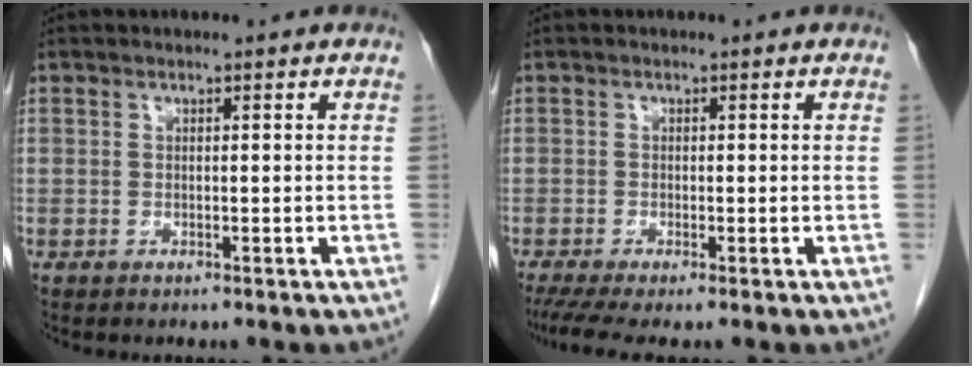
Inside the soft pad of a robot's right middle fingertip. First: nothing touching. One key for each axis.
{"total": 4.2, "fx": -2.9, "fy": 0.3, "fz": 2.9, "tx": -0.052, "ty": -0.013, "tz": -0.054}